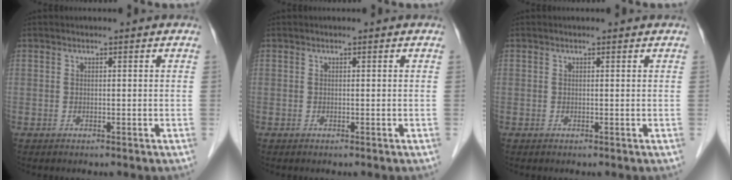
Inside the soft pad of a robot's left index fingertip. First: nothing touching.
{"total": 0.0}
{"total": 0.8, "force": [0.8, 0.1, 0.3], "torque": [-0.008, 0.005, 0.010]}